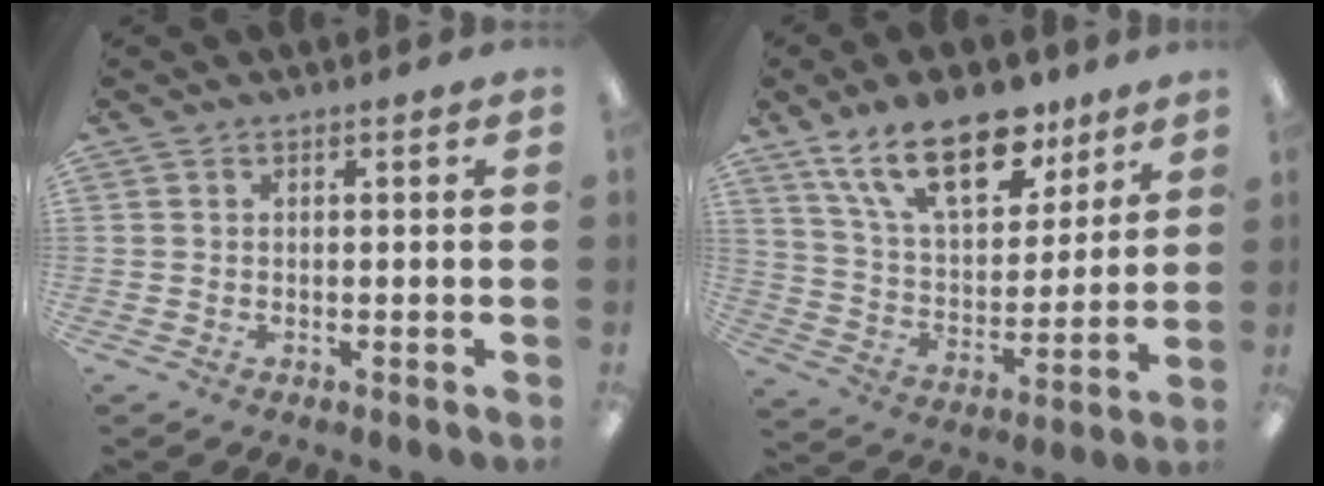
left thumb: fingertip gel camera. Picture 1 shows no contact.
{"total": 20.9, "force": [13.5, 10.2, 12.3], "torque": [-0.210, -0.058, 0.238]}